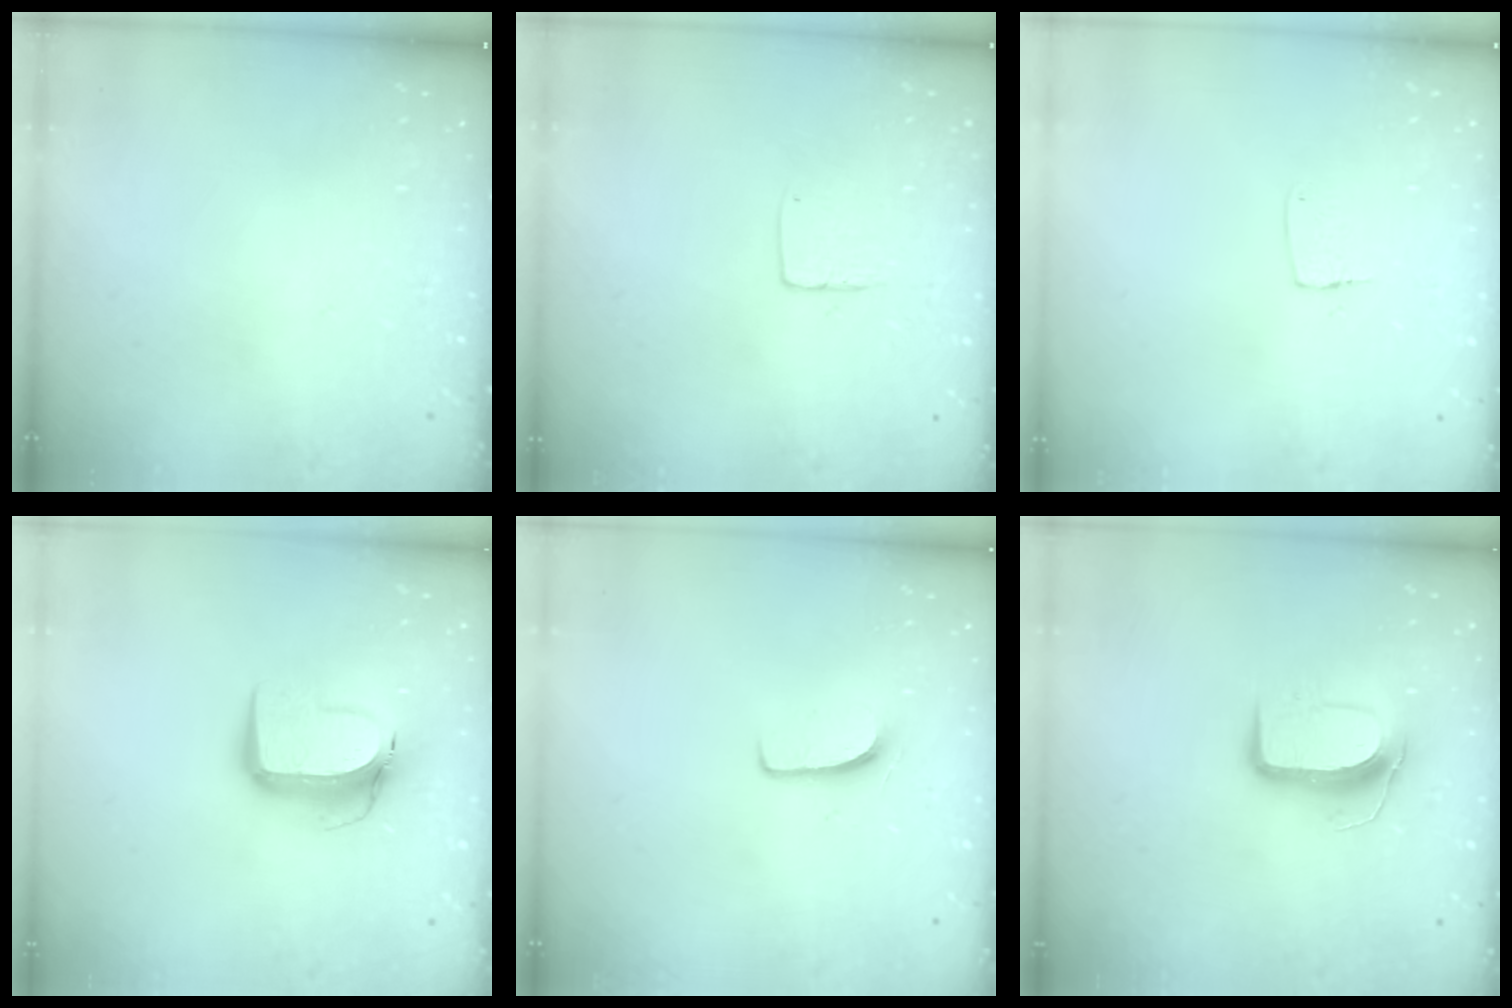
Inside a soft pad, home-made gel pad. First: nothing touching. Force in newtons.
{"total": 4.3, "press": 4.3, "slide": 0.4}
{"total": 4.3, "press": 4.3, "slide": 0.4}
{"total": 12.3, "press": 12.3, "slide": 1.3}
{"total": 5.8, "press": 5.8, "slide": 0.5}
{"total": 10.6, "press": 10.6, "slide": 0.8}